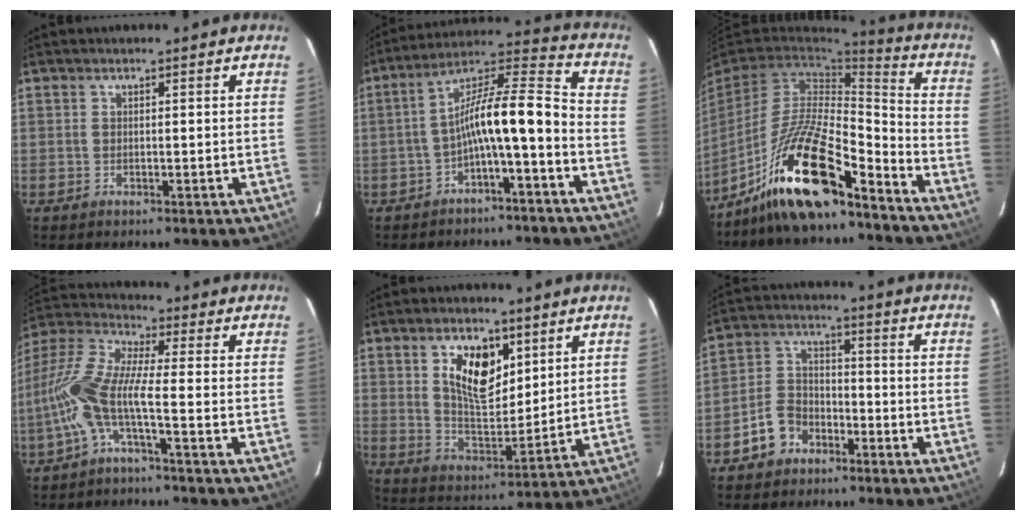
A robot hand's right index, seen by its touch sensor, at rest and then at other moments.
{"total": 11.6, "force": [-4.8, 1.8, 10.4], "torque": [-0.195, 0.026, -0.082]}
{"total": 17.1, "force": [-12.2, 4.1, 11.2], "torque": [-0.230, -0.004, -0.228]}
{"total": 10.1, "force": [-3.2, 0.9, 9.5], "torque": [-0.206, 0.006, -0.067]}
{"total": 11.0, "force": [4.8, 5.8, 8.1], "torque": [-0.142, 0.004, 0.093]}
{"total": 7.5, "force": [-4.6, 5.3, 2.8], "torque": [-0.068, 0.026, -0.080]}